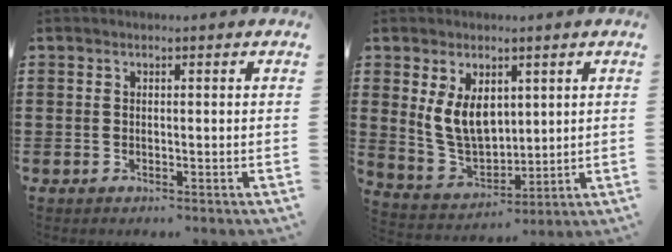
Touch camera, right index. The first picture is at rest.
{"total": 8.0, "force": [2.7, 5.3, 5.3], "torque": [-0.131, 0.005, 0.051]}